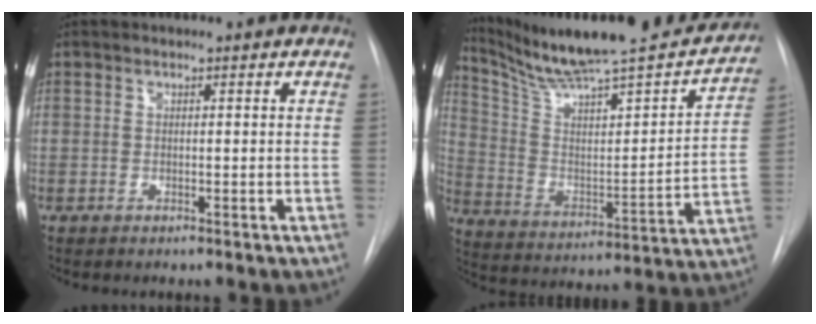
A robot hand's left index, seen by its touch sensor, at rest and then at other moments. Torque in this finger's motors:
{"motor_torque": [0.30, -0.59, 0.09, 0.08]}